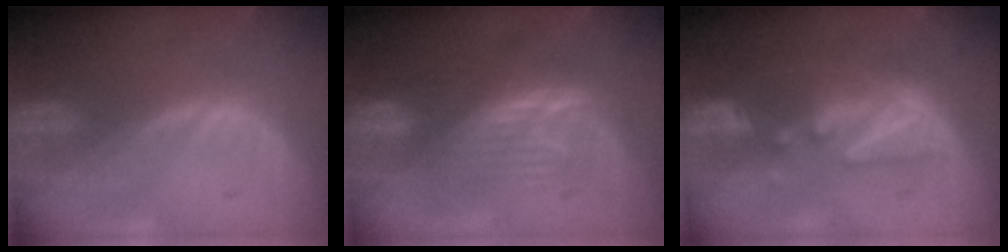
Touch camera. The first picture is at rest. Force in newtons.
{"total": 7.8, "press": 7.6, "slide": 1.4}
{"total": 8.2, "press": 7.4, "slide": 3.6}